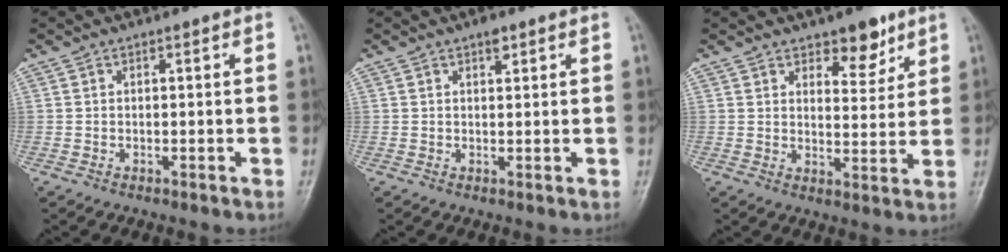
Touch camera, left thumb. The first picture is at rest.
{"total": 1.9, "force": [1.2, 0.8, 1.1], "torque": [-0.010, -0.005, 0.017]}
{"total": 7.1, "force": [4.8, 3.4, 4.0], "torque": [-0.027, -0.032, 0.070]}